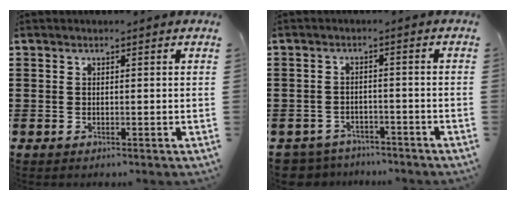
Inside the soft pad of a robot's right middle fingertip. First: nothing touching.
{"total": 3.3, "force": [-3.2, 0.7, -0.2], "torque": [-0.012, -0.003, -0.073]}